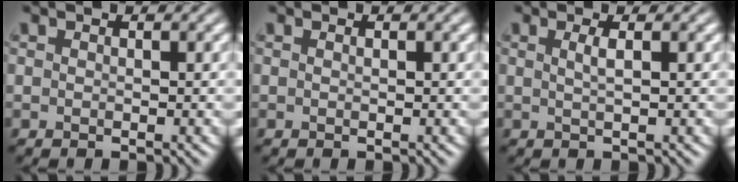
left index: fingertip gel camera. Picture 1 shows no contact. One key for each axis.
{"total": 0.0}
{"total": 1.4, "fx": 0.4, "fy": 0.4, "fz": 1.3, "tx": -0.019, "ty": 0.002, "tz": 0.003}